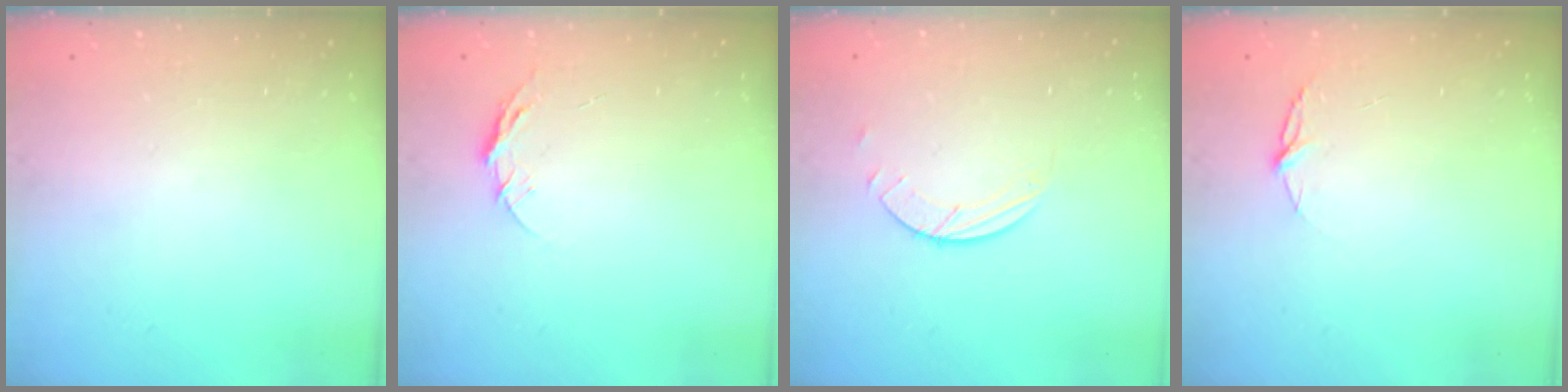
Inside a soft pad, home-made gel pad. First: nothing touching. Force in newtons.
{"total": 6.5, "press": 6.5, "slide": 0.6}
{"total": 1.7, "press": 1.7, "slide": 0.2}
{"total": 4.8, "press": 4.8, "slide": 0.5}